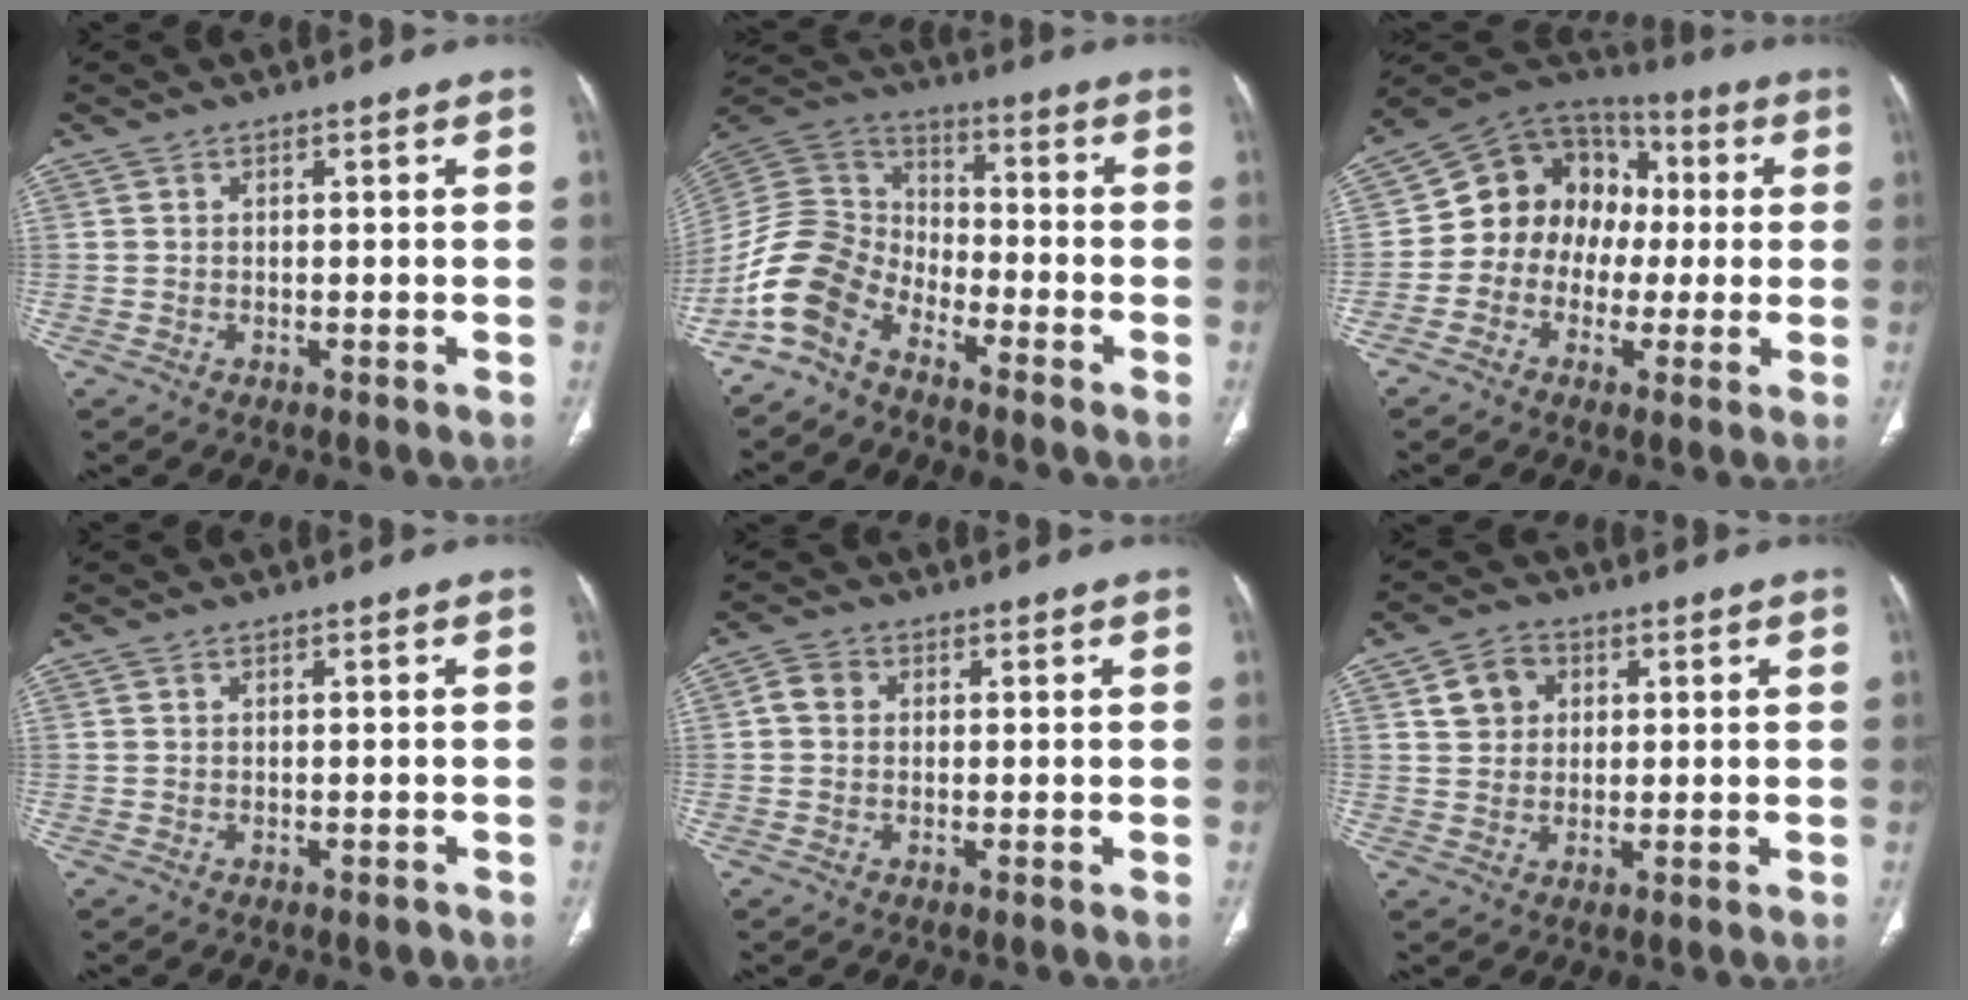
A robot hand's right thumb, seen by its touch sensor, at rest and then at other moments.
{"total": 11.9, "force": [-8.0, 7.1, 5.2], "torque": [-0.103, 0.074, -0.174]}
{"total": 15.0, "force": [-0.3, 12.6, 8.1], "torque": [-0.086, 0.045, -0.017]}
{"total": 0.7, "force": [-0.4, 0.3, 0.5], "torque": [-0.006, 0.004, -0.002]}
{"total": 2.8, "force": [0.3, 2.4, 1.4], "torque": [-0.023, 0.009, 0.004]}
{"total": 5.5, "force": [1.9, 4.6, 2.4], "torque": [-0.020, 0.001, 0.032]}